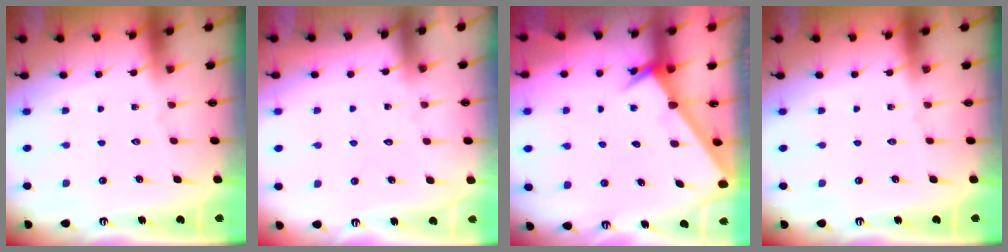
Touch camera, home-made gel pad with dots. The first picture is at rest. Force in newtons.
{"total": 5.4, "press": 5.3, "slide": 0.5}
{"total": 2.3, "press": 2.3, "slide": 0.2}
{"total": 0.0}